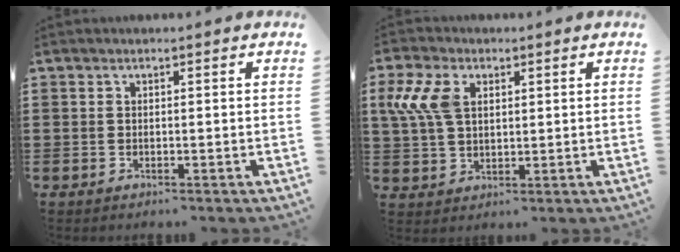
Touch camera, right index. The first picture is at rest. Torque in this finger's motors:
{"motor_torque": [1.15, 0.18, 0.69, 0.21]}